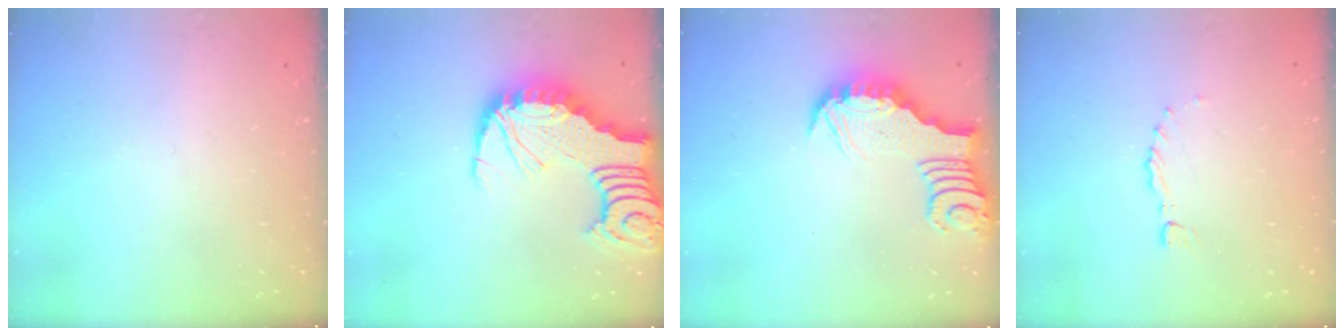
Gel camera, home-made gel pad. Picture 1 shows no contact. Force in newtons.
{"total": 8.1, "press": 8.0, "slide": 0.8}
{"total": 3.4, "press": 3.4, "slide": 0.1}
{"total": 0.0}